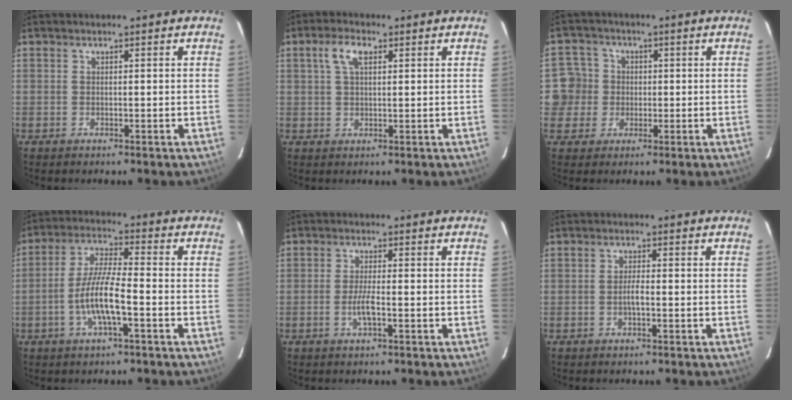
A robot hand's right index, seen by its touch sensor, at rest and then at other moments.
{"total": 4.3, "force": [1.7, 2.0, 3.4], "torque": [-0.067, 0.012, 0.032]}
{"total": 5.7, "force": [-0.2, 5.6, 0.6], "torque": [-0.002, 0.015, -0.007]}
{"total": 8.8, "force": [-3.3, 1.2, 8.1], "torque": [-0.165, 0.004, -0.062]}
{"total": 3.3, "force": [-1.2, 0.3, 3.0], "torque": [-0.059, -0.002, -0.022]}
{"total": 1.9, "force": [-0.7, 0.3, 1.7], "torque": [-0.032, 0.005, -0.014]}